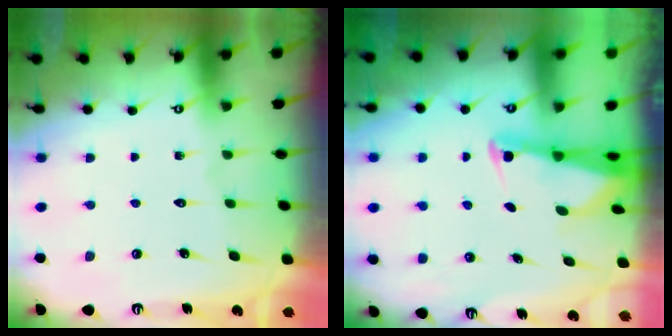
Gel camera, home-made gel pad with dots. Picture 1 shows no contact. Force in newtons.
{"total": 2.6, "press": 2.6, "slide": 0.3}